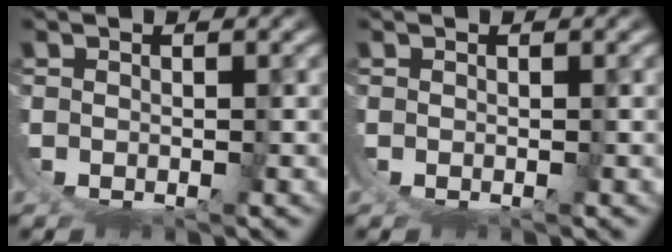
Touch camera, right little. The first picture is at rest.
{"total": 0.0}